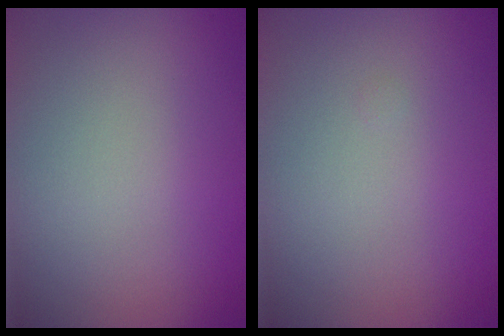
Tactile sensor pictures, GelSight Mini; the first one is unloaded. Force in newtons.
{"total": 0.0}